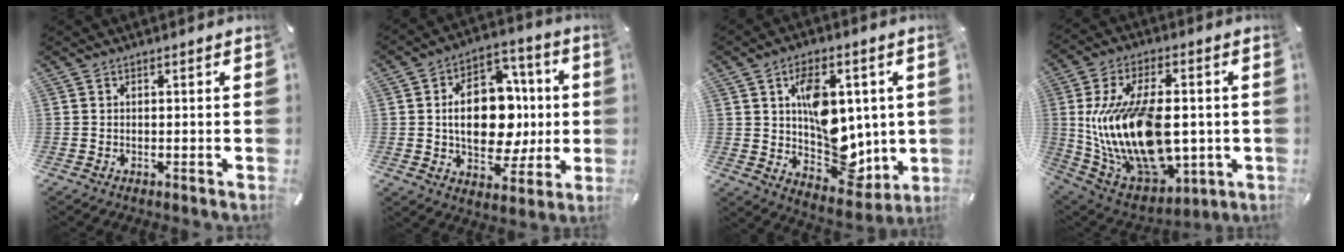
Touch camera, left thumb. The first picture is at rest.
{"total": 18.0, "force": [-0.3, 12.5, 12.9], "torque": [-0.214, -0.001, -0.003]}
{"total": 15.1, "force": [2.0, 10.7, 10.4], "torque": [-0.135, -0.009, 0.046]}
{"total": 23.7, "force": [0.1, 14.5, 18.8], "torque": [-0.386, -0.016, 0.017]}